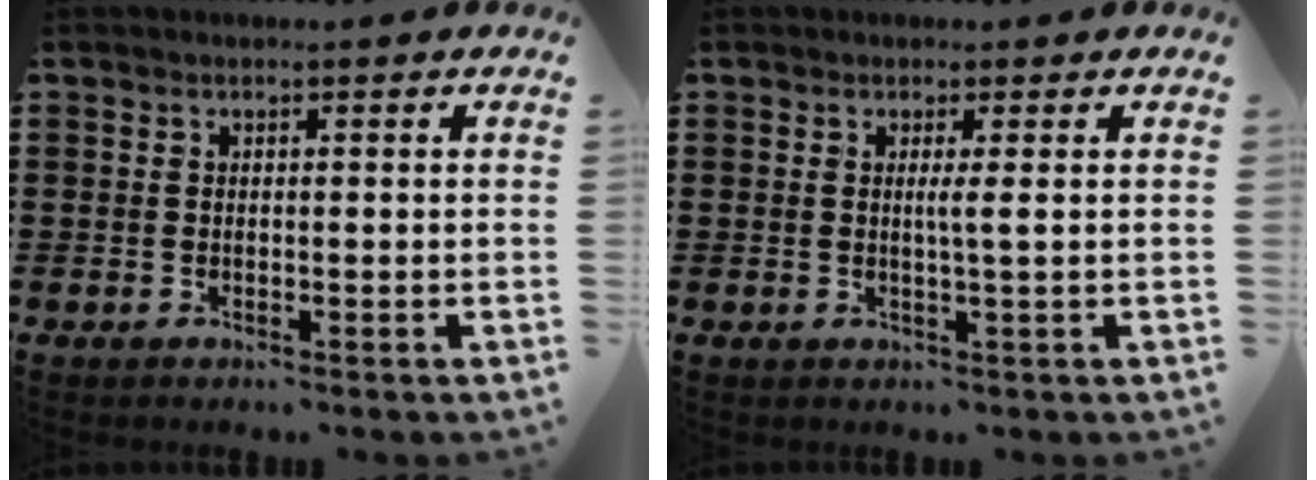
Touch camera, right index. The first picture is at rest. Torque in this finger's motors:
{"motor_torque": [0.33, 0.14, 0.05, 0.04]}